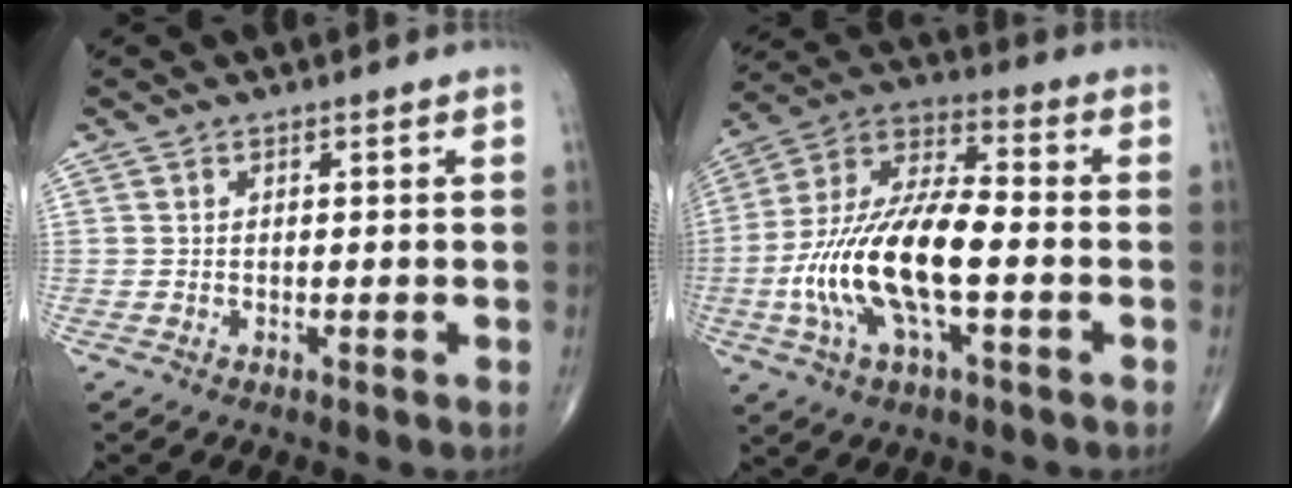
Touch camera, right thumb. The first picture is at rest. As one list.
[{"total": 19.4, "force": [-4.0, 7.8, 17.3], "torque": [-0.349, 0.034, -0.075]}]